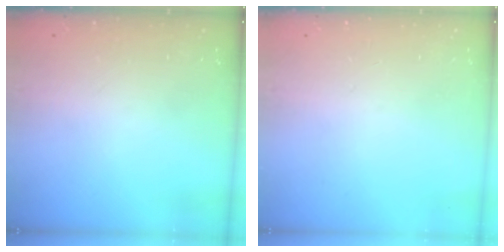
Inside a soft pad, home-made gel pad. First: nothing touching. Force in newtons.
{"total": 0.0}